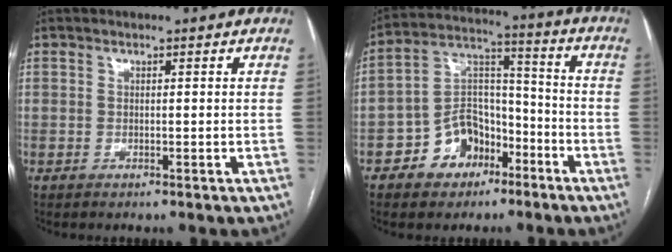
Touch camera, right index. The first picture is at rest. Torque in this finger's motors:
{"motor_torque": [0.92, -0.87, 0.57, 0.08]}